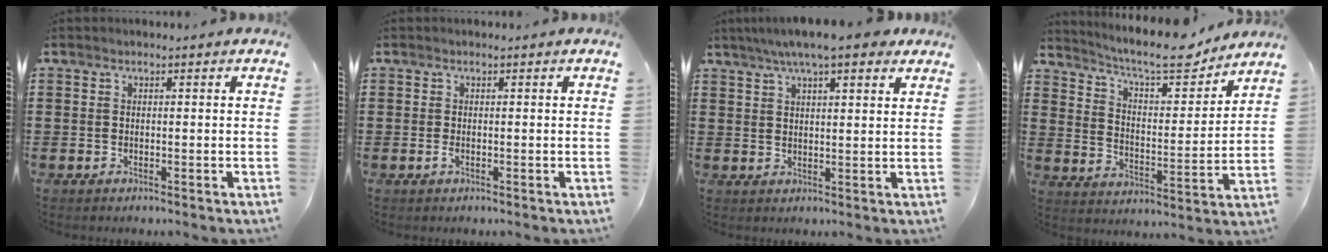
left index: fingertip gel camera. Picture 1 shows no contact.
{"total": 1.0, "force": [-0.3, 0.3, 0.9], "torque": [-0.026, -0.007, -0.007]}
{"total": 6.5, "force": [4.9, 0.9, 4.2], "torque": [-0.091, 0.000, 0.088]}
{"total": 9.5, "force": [8.5, 1.3, 4.0], "torque": [-0.096, -0.052, 0.144]}